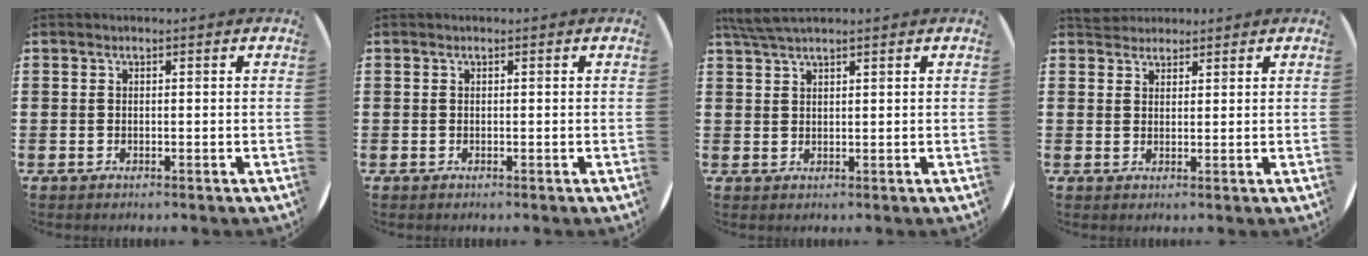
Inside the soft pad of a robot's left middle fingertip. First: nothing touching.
{"total": 0.0}
{"total": 3.1, "force": [2.7, 0.4, 1.6], "torque": [-0.036, 0.003, 0.051]}
{"total": 2.5, "force": [2.4, 0.7, -0.1], "torque": [-0.002, 0.001, 0.047]}